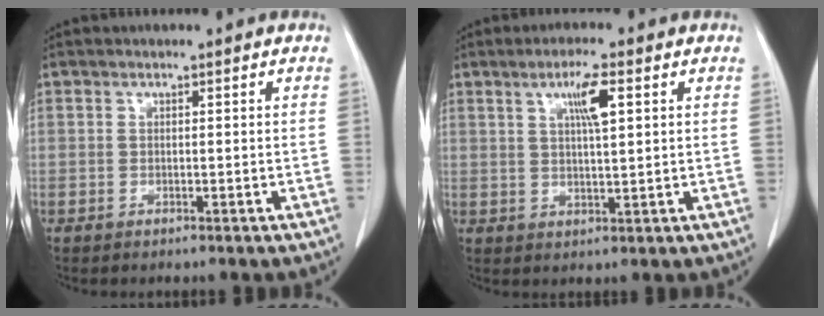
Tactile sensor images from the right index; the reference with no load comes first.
{"total": 5.1, "force": [2.0, 0.4, 4.7], "torque": [-0.085, 0.000, 0.034]}